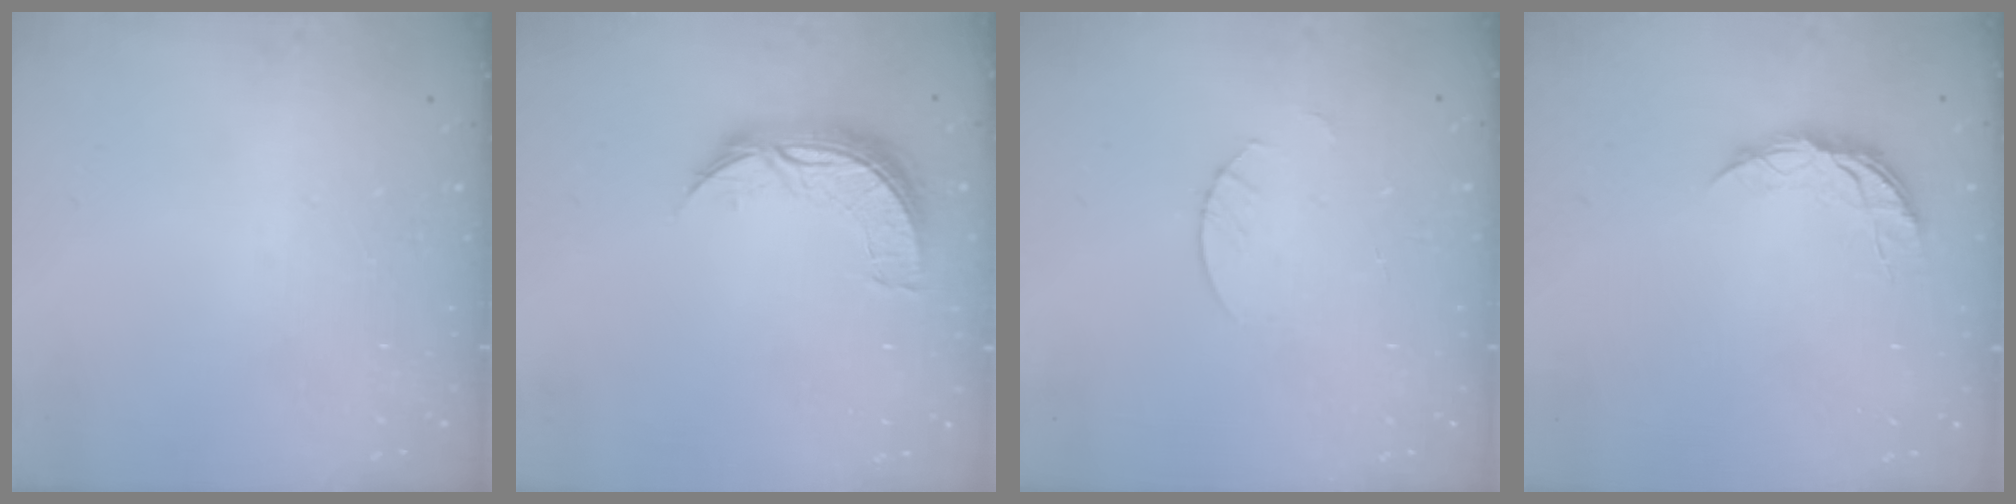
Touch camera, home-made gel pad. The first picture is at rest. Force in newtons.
{"total": 8.4, "press": 8.4, "slide": 0.2}
{"total": 1.8, "press": 1.8, "slide": 0.2}
{"total": 5.2, "press": 5.1, "slide": 0.5}